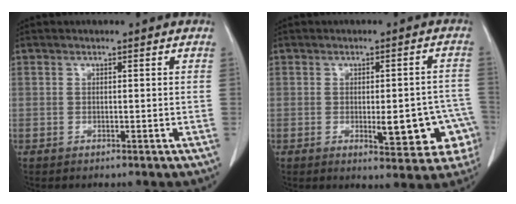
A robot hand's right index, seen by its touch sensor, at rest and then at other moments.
{"total": 10.4, "force": [-3.0, 3.6, 9.3], "torque": [-0.090, 0.014, -0.030]}